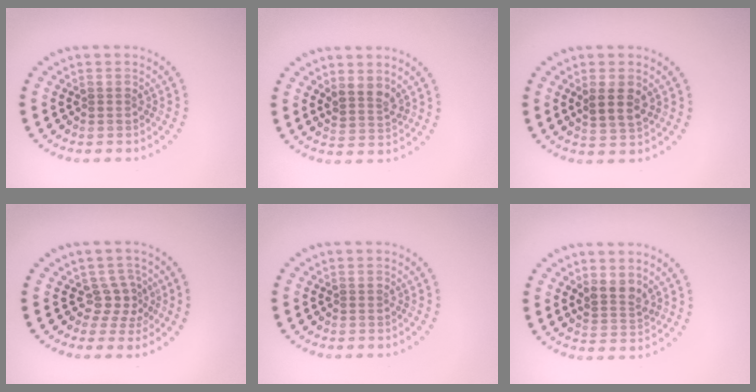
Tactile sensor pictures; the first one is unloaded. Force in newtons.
{"total": 2.2, "press": 1.8, "slide": 1.3}
{"total": 2.4, "press": 2.3, "slide": 0.9}
{"total": 2.3, "press": 1.5, "slide": 1.7}
{"total": 0.0}
{"total": 2.2, "press": 1.9, "slide": 1.1}